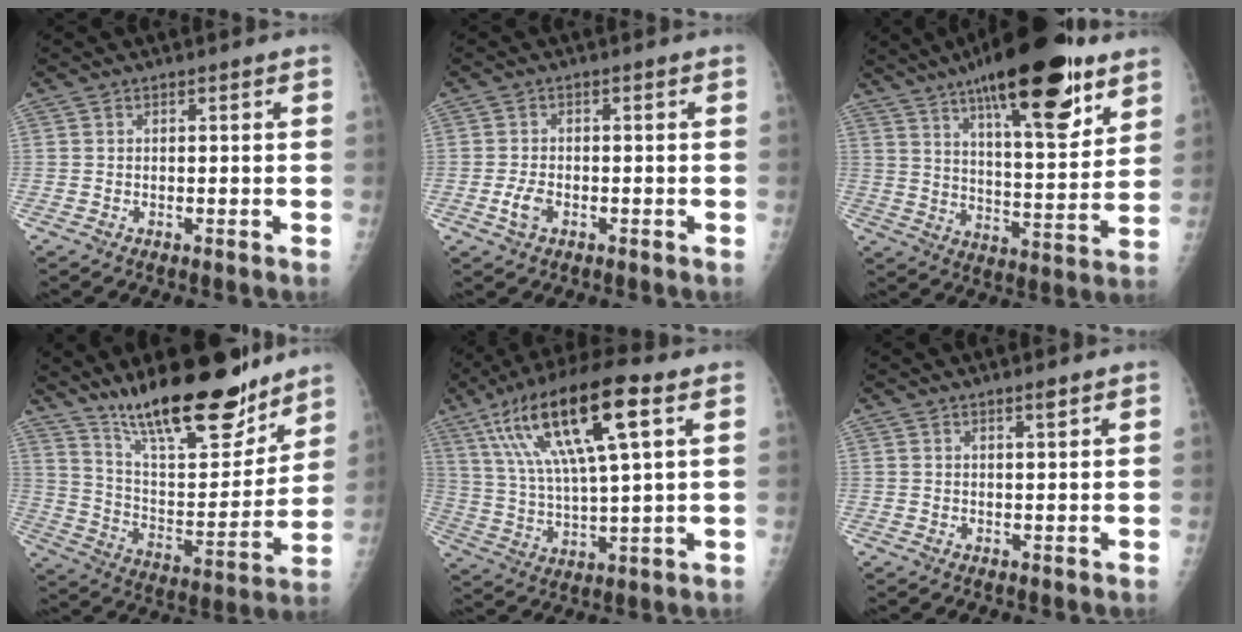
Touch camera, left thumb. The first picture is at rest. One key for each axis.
{"total": 3.0, "fx": -1.2, "fy": 1.8, "fz": 2.1, "tx": -0.043, "ty": 0.006, "tz": -0.022}
{"total": 23.7, "fx": 14.3, "fy": 6.9, "fz": 17.7, "tx": -0.245, "ty": -0.053, "tz": 0.220}
{"total": 23.1, "fx": 17.6, "fy": 6.9, "fz": 13.4, "tx": -0.171, "ty": -0.096, "tz": 0.291}
{"total": 19.8, "fx": 8.5, "fy": 4.7, "fz": 17.2, "tx": -0.322, "ty": -0.005, "tz": 0.150}
{"total": 1.4, "fx": 1.0, "fy": 0.1, "fz": 0.9, "tx": -0.012, "ty": -0.007, "tz": 0.017}